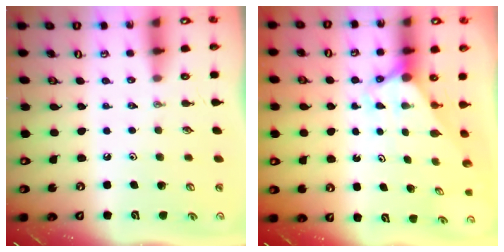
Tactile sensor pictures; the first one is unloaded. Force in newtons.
{"total": 2.8, "press": 2.8, "slide": 0.0}